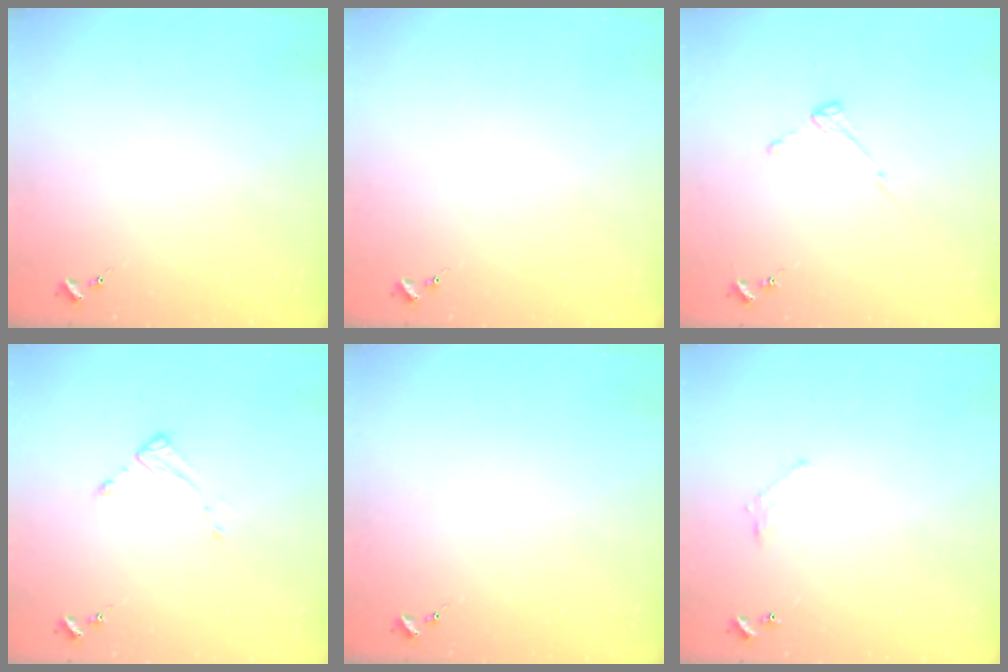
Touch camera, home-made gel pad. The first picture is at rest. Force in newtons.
{"total": 0.0}
{"total": 4.7, "press": 4.7, "slide": 0.6}
{"total": 2.6, "press": 2.6, "slide": 0.3}
{"total": 0.0}
{"total": 4.3, "press": 4.3, "slide": 0.2}